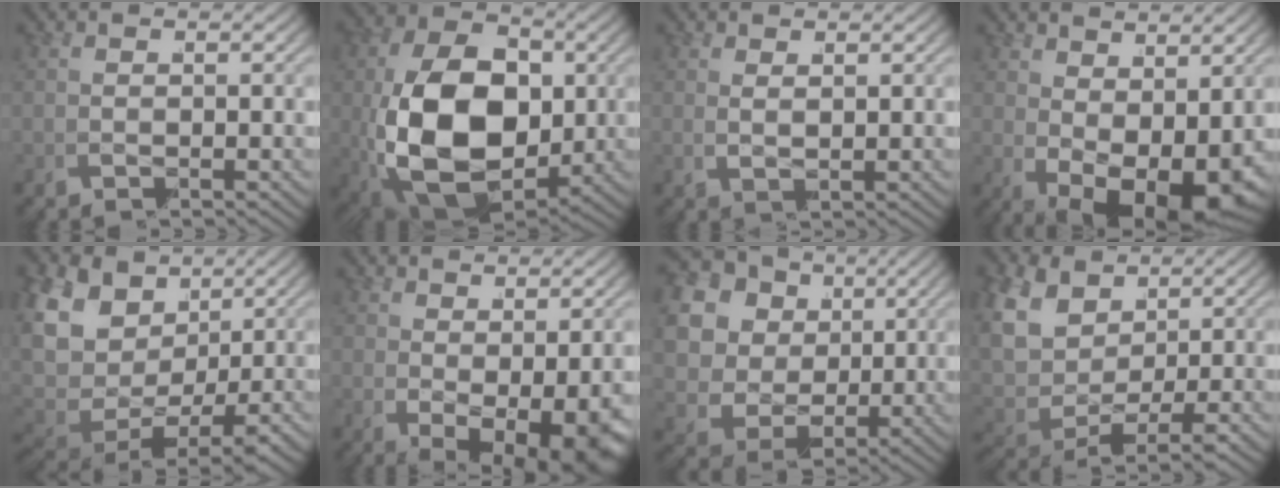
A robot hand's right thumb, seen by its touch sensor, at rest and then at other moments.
{"total": 17.2, "force": [-2.4, 11.9, 12.2], "torque": [-0.273, -0.061, -0.014]}
{"total": 1.0, "force": [1.0, -0.3, 0.0], "torque": [0.013, 0.007, 0.017]}
{"total": 11.5, "force": [-3.2, 7.0, 8.5], "torque": [-0.144, -0.039, -0.034]}
{"total": 12.9, "force": [1.1, 10.0, 8.1], "torque": [-0.216, -0.033, 0.029]}
{"total": 8.5, "force": [-2.5, 5.0, 6.4], "torque": [-0.094, -0.026, -0.029]}
{"total": 16.0, "force": [2.3, 13.6, 8.0], "torque": [-0.194, -0.010, 0.020]}
{"total": 8.8, "force": [1.4, 6.7, 5.5], "torque": [-0.156, -0.017, 0.033]}